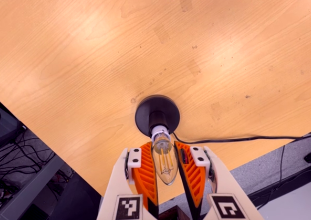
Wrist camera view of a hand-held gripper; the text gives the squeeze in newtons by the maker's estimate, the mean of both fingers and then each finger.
{"total": 14.1, "left": 13.3, "right": 14.8}